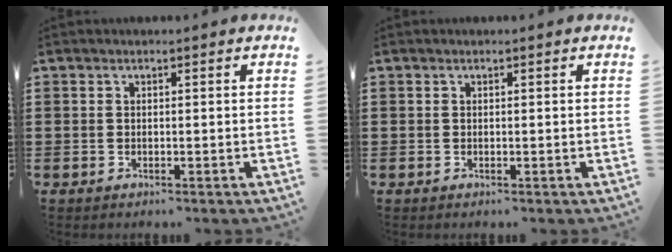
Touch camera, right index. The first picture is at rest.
{"total": 0.0}